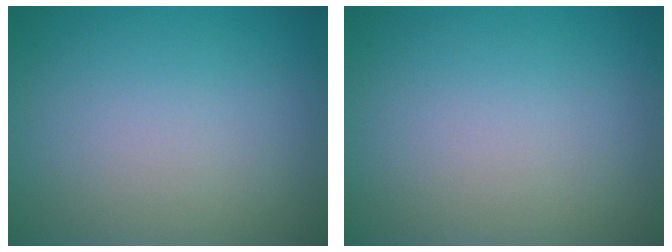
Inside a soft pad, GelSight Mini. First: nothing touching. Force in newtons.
{"total": 0.0}